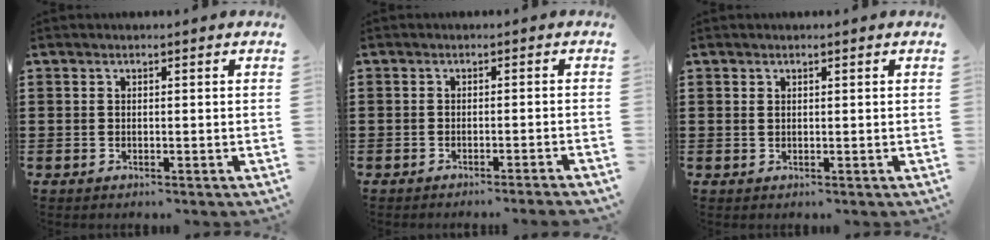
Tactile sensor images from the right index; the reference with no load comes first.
{"total": 1.4, "force": [-1.3, -0.3, 0.6], "torque": [-0.010, 0.000, -0.024]}
{"total": 0.6, "force": [0.3, 0.3, 0.4], "torque": [-0.010, 0.001, 0.006]}